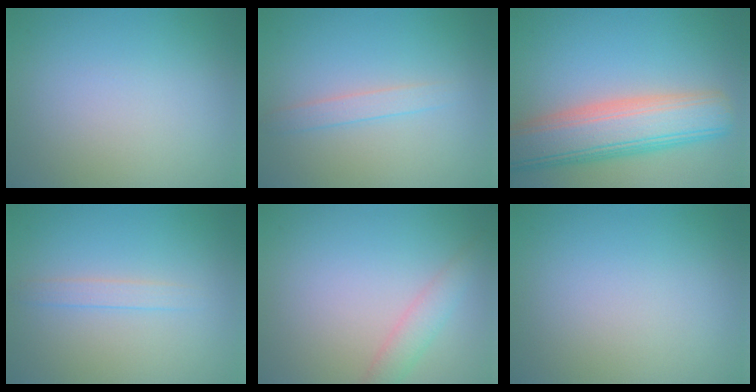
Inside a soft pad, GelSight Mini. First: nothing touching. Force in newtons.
{"total": 1.5, "press": 1.5, "slide": 0.1}
{"total": 8.8, "press": 8.7, "slide": 0.9}
{"total": 1.3, "press": 1.3, "slide": 0.0}
{"total": 2.2, "press": 2.2, "slide": 0.2}
{"total": 0.0}